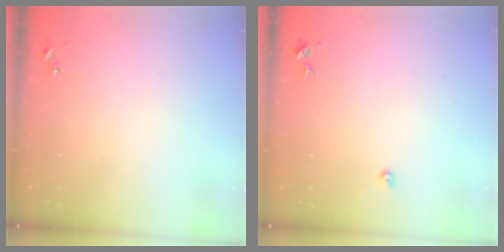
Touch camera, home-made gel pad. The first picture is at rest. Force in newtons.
{"total": 2.2, "press": 2.2, "slide": 0.3}